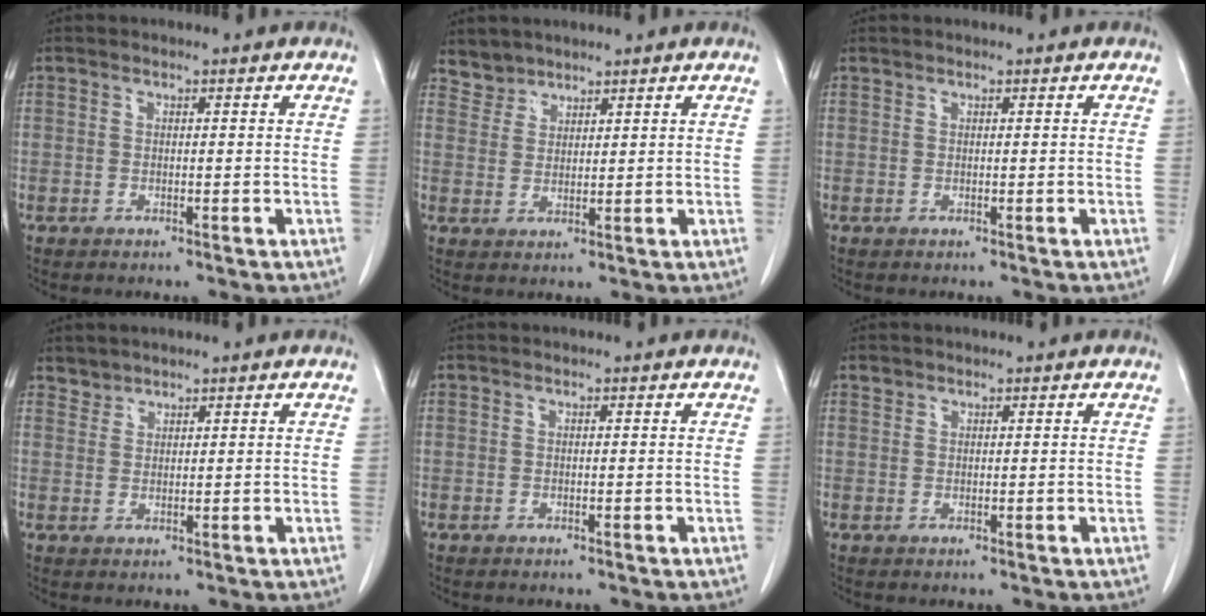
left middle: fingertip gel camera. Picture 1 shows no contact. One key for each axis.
{"total": 2.8, "fx": 2.5, "fy": 1.1, "fz": -0.6, "tx": 0.017, "ty": 0.006, "tz": 0.047}
{"total": 0.0}
{"total": 1.3, "fx": 1.2, "fy": 0.3, "fz": -0.3, "tx": 0.007, "ty": 0.002, "tz": 0.022}
{"total": 0.0}
{"total": 0.8, "fx": 0.7, "fy": 0.4, "fz": 0.0, "tx": 0.003, "ty": 0.004, "tz": 0.011}